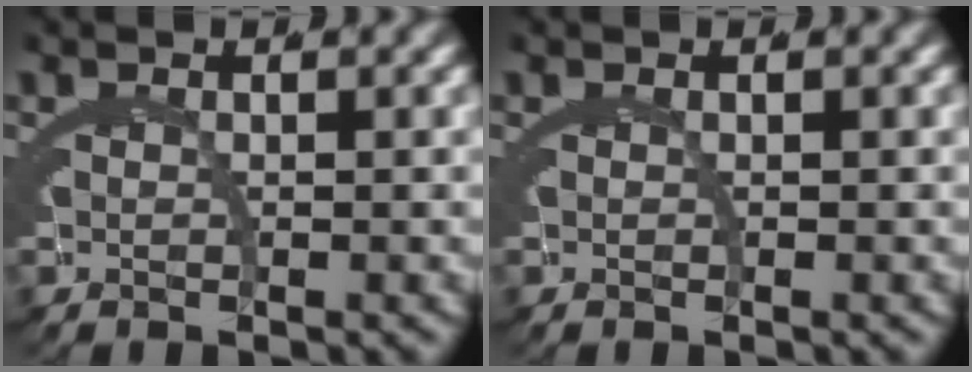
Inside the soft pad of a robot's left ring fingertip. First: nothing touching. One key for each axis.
{"total": 0.0}